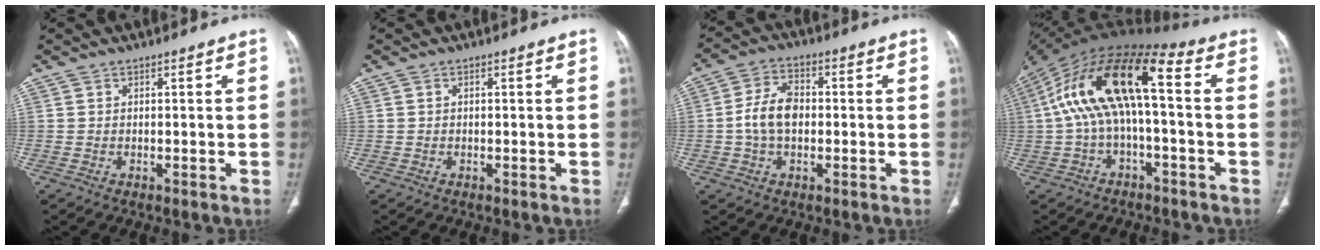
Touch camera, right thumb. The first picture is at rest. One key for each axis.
{"total": 0.0}
{"total": 8.0, "fx": -0.5, "fy": 5.2, "fz": 6.0, "tx": -0.110, "ty": 0.018, "tz": -0.016}
{"total": 17.3, "fx": 0.5, "fy": 6.7, "fz": 15.9, "tx": -0.302, "ty": 0.061, "tz": 0.001}